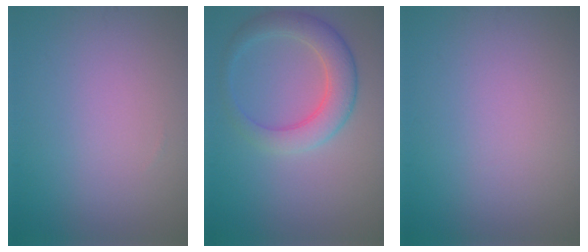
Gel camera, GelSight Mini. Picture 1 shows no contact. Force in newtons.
{"total": 4.3, "press": 4.3, "slide": 0.2}
{"total": 0.0}